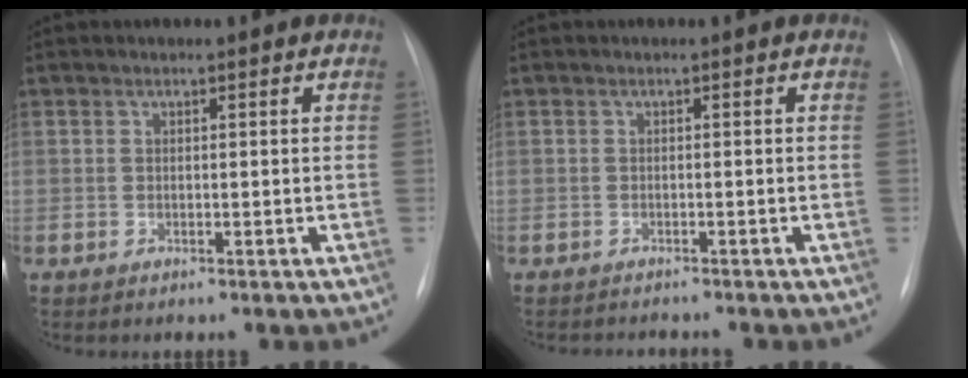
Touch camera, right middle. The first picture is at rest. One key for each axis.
{"total": 2.4, "fx": -2.4, "fy": 0.0, "fz": 0.3, "tx": 0.000, "ty": -0.010, "tz": -0.029}